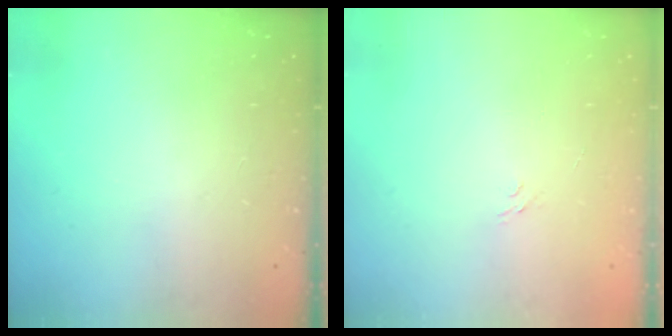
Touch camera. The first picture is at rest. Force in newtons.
{"total": 2.9, "press": 2.6, "slide": 1.1}